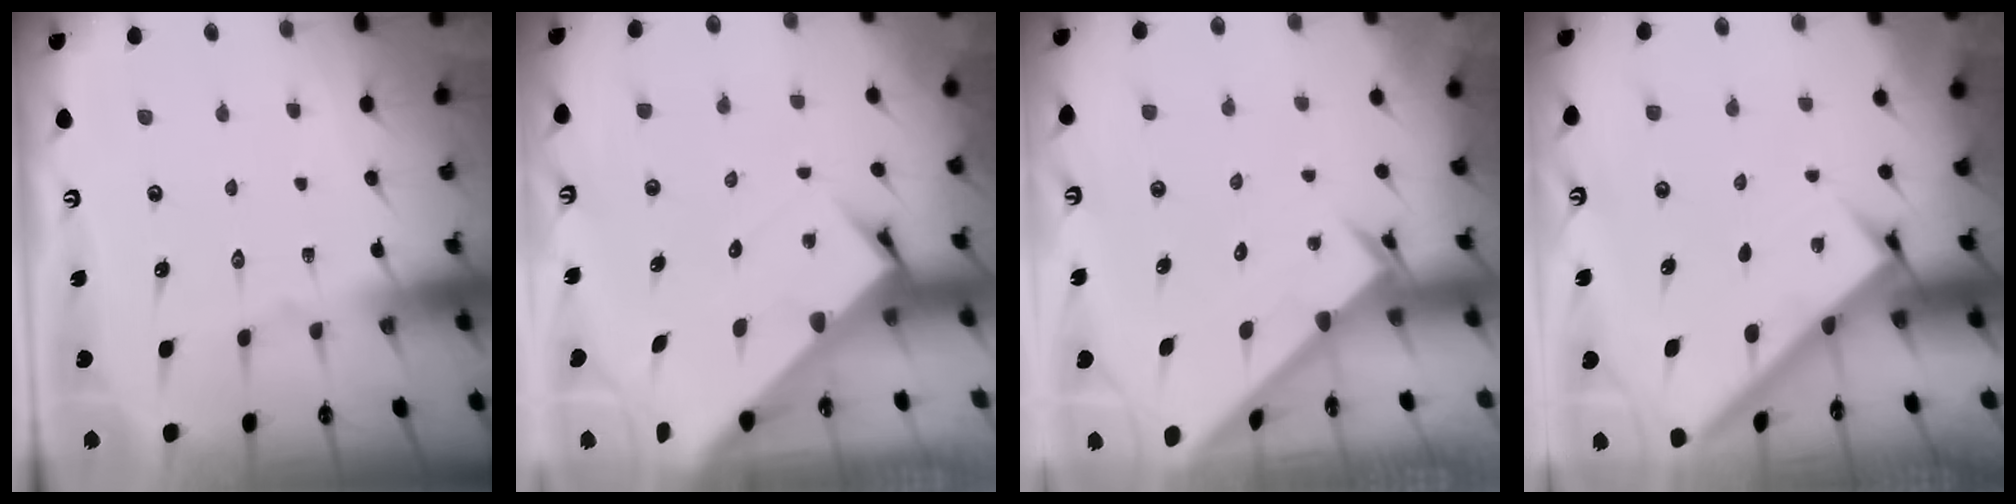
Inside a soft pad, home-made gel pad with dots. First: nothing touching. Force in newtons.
{"total": 4.3, "press": 4.3, "slide": 0.2}
{"total": 2.6, "press": 2.6, "slide": 0.2}
{"total": 2.9, "press": 2.9, "slide": 0.1}